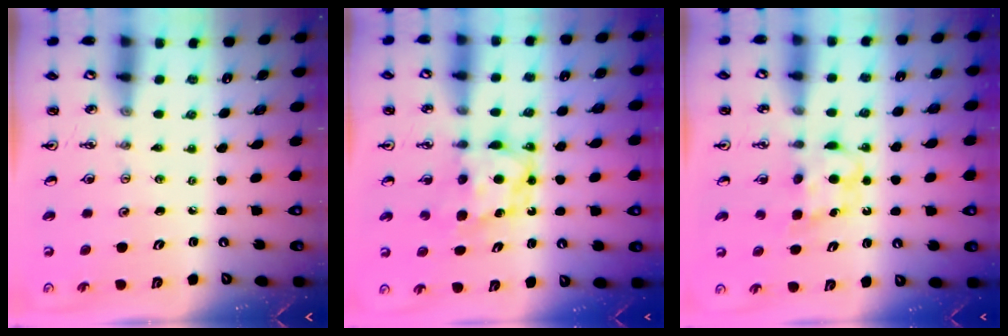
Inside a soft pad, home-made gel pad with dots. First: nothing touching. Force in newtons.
{"total": 6.6, "press": 6.6, "slide": 0.3}
{"total": 6.0, "press": 5.9, "slide": 0.7}